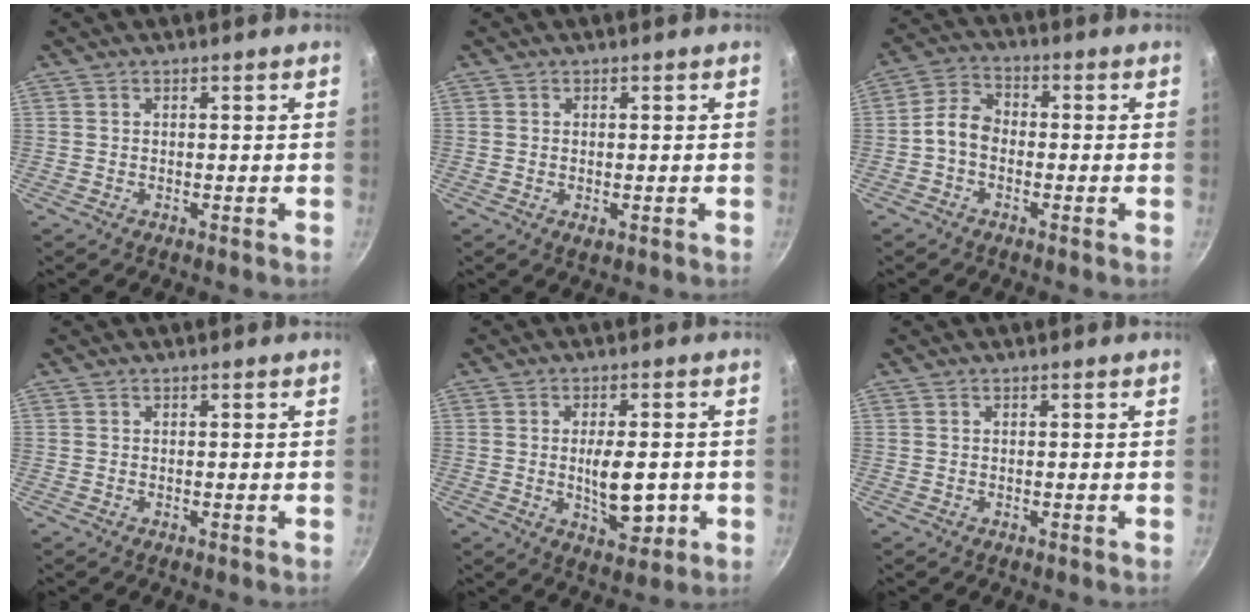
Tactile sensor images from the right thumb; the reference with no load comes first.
{"total": 1.3, "force": [-0.2, 0.7, 1.1], "torque": [-0.018, -0.002, -0.003]}
{"total": 5.6, "force": [-1.4, 3.9, 3.8], "torque": [-0.066, 0.029, -0.040]}
{"total": 0.0}
{"total": 9.1, "force": [-1.1, 4.2, 7.9], "torque": [-0.097, -0.006, -0.011]}
{"total": 0.0}